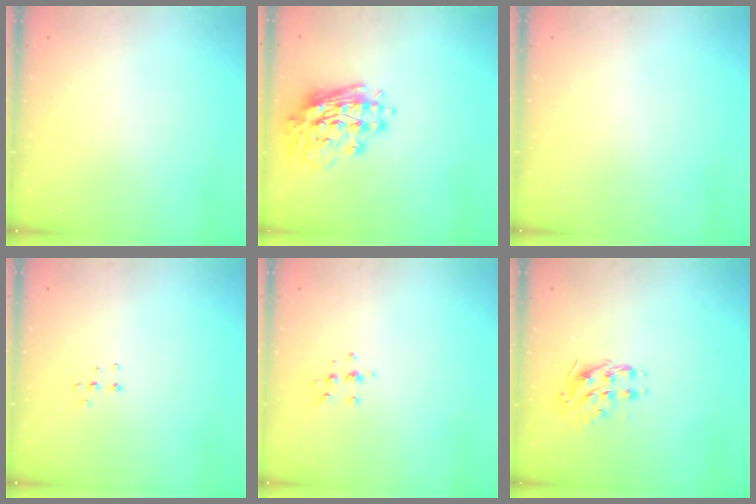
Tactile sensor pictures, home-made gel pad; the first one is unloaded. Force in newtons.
{"total": 16.4, "press": 16.2, "slide": 2.5}
{"total": 0.0}
{"total": 4.4, "press": 4.4, "slide": 0.5}
{"total": 7.0, "press": 6.9, "slide": 0.7}
{"total": 9.0, "press": 9.0, "slide": 0.1}